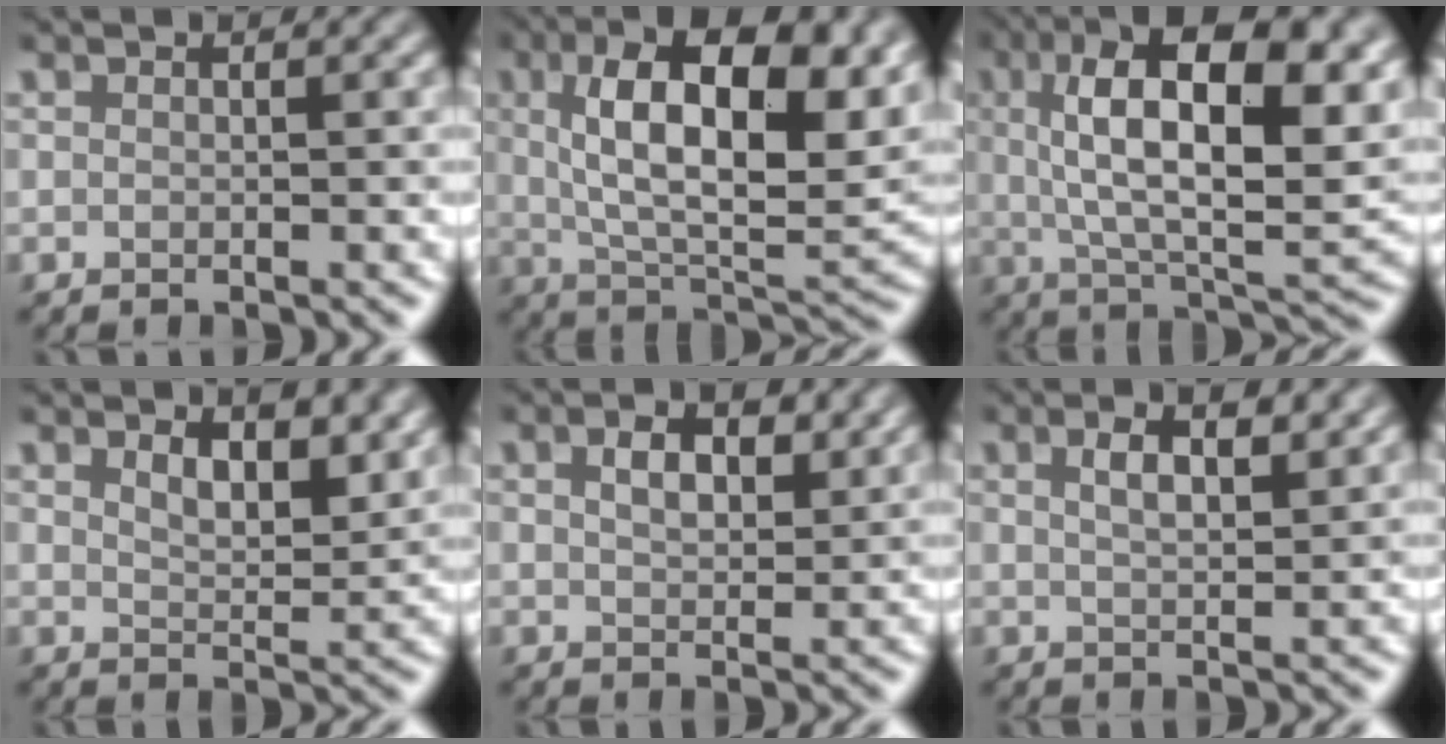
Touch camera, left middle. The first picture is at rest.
{"total": 14.2, "force": [3.9, 6.4, 12.0], "torque": [-0.184, 0.003, 0.067]}
{"total": 15.5, "force": [4.5, 6.2, 13.5], "torque": [-0.207, 0.007, 0.069]}
{"total": 3.9, "force": [2.4, 1.6, 2.6], "torque": [-0.046, -0.006, 0.039]}
{"total": 3.1, "force": [1.4, 1.7, 2.2], "torque": [-0.041, 0.003, 0.025]}
{"total": 3.3, "force": [1.7, 1.1, 2.6], "torque": [-0.044, 0.006, 0.029]}